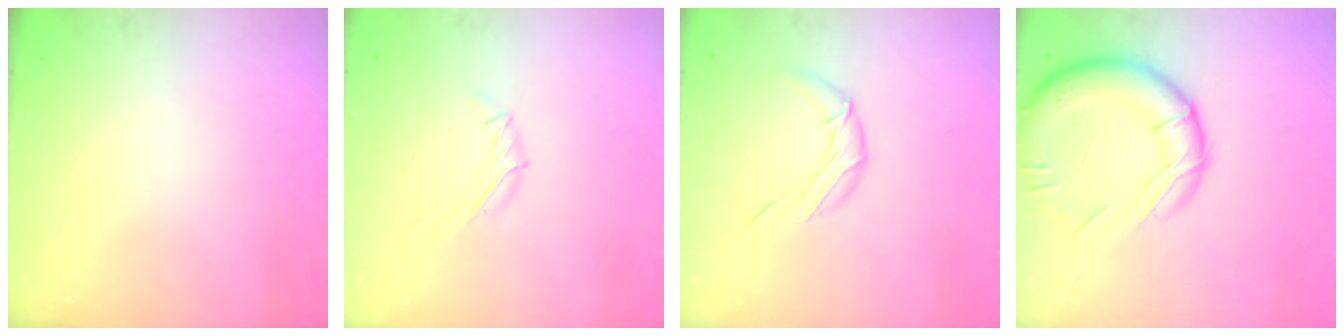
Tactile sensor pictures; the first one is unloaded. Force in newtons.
{"total": 4.7, "press": 4.6, "slide": 1.1}
{"total": 7.9, "press": 7.9, "slide": 0.2}
{"total": 20.3, "press": 20.2, "slide": 2.1}